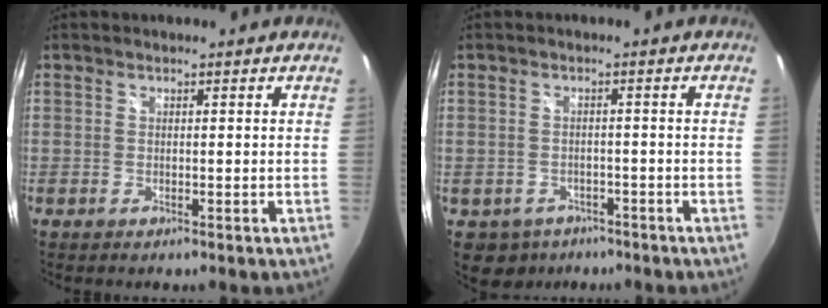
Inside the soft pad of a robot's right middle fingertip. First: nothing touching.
{"total": 5.3, "force": [-3.1, 4.1, 1.3], "torque": [-0.036, -0.002, -0.037]}